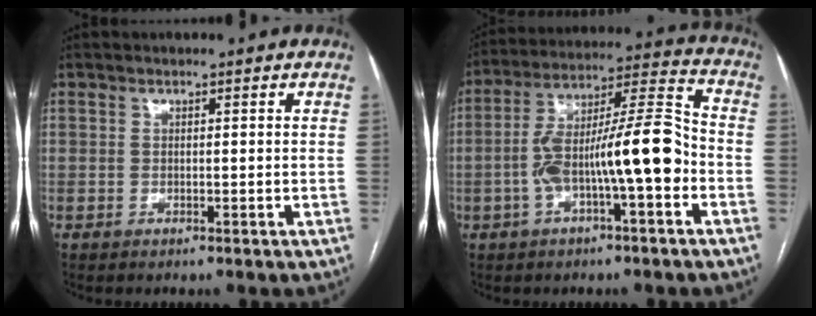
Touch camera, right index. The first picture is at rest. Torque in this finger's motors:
{"motor_torque": [0.77, -0.19, 0.46, 0.21]}